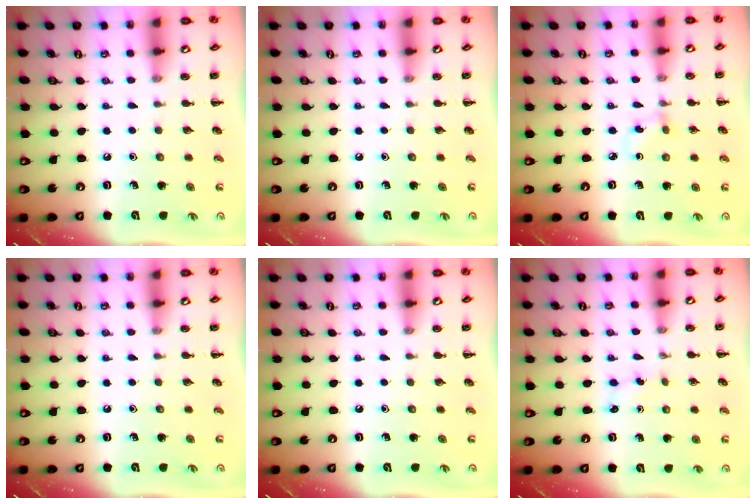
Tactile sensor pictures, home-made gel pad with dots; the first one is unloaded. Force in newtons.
{"total": 0.0}
{"total": 2.3, "press": 2.0, "slide": 1.1}
{"total": 0.0}
{"total": 0.0}
{"total": 2.7, "press": 2.5, "slide": 0.9}